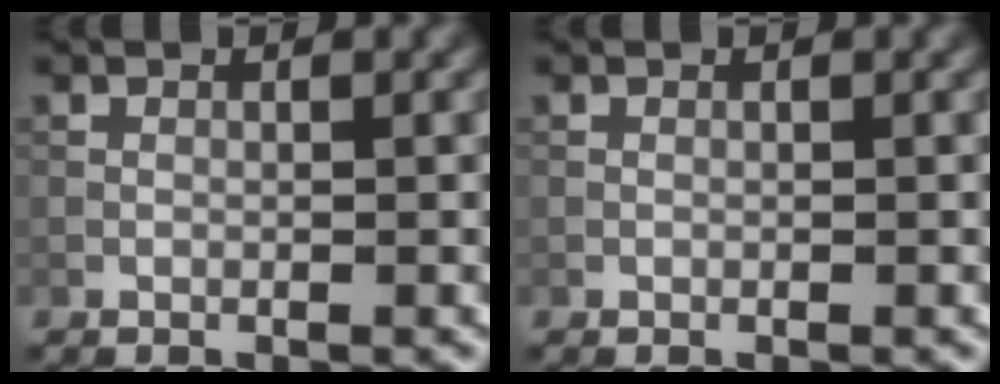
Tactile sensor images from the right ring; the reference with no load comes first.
{"total": 0.0}